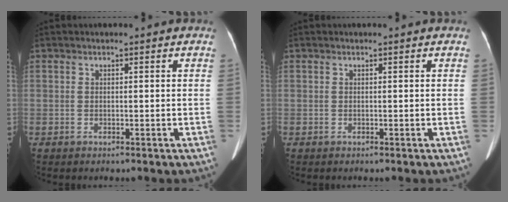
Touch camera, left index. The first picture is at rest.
{"total": 0.0}